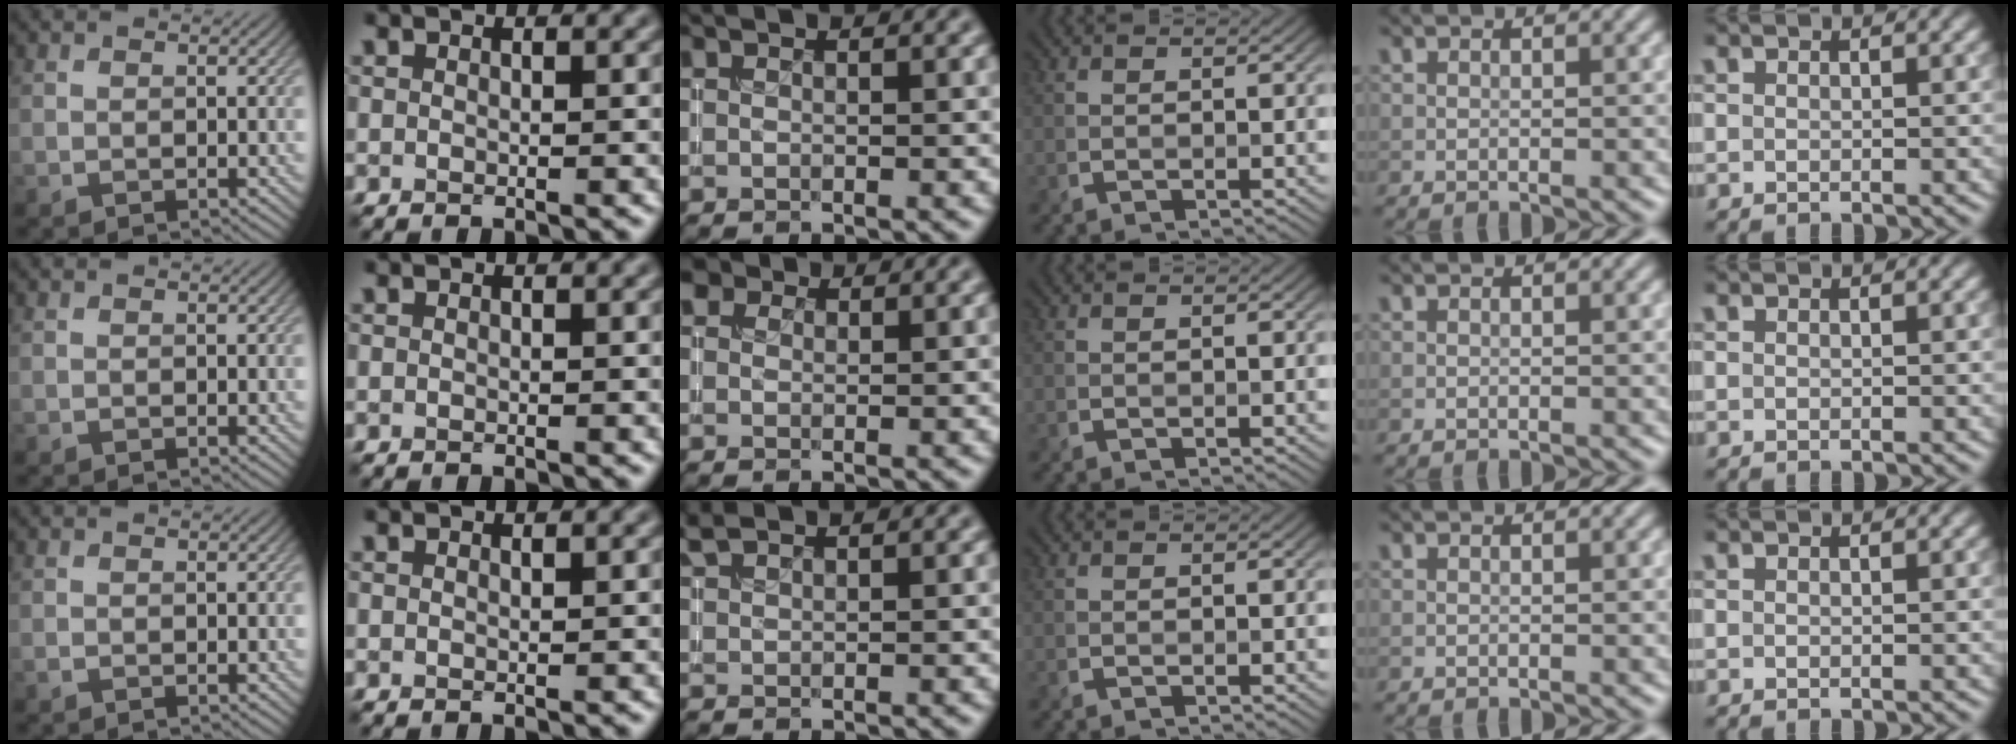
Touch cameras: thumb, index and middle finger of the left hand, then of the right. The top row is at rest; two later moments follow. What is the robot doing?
{"motion": "insert", "object": "coin"}